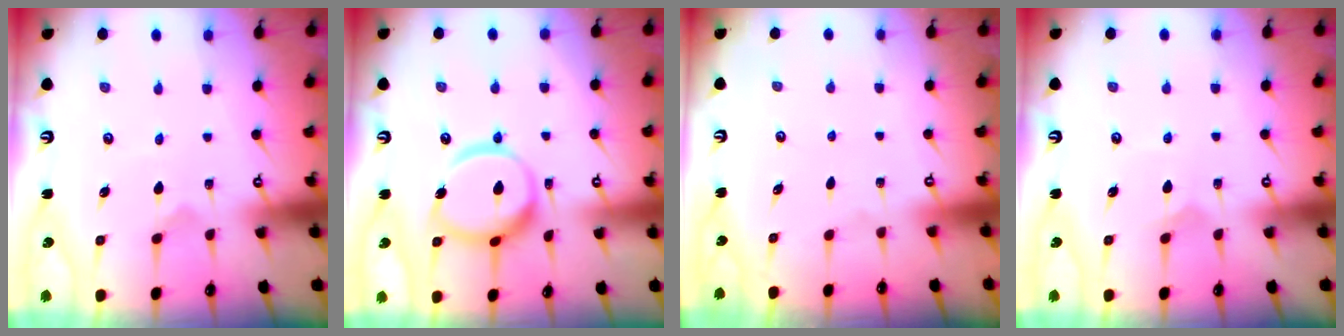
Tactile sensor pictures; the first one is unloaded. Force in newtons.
{"total": 14.8, "press": 14.7, "slide": 1.3}
{"total": 0.0}
{"total": 3.5, "press": 3.5, "slide": 0.3}